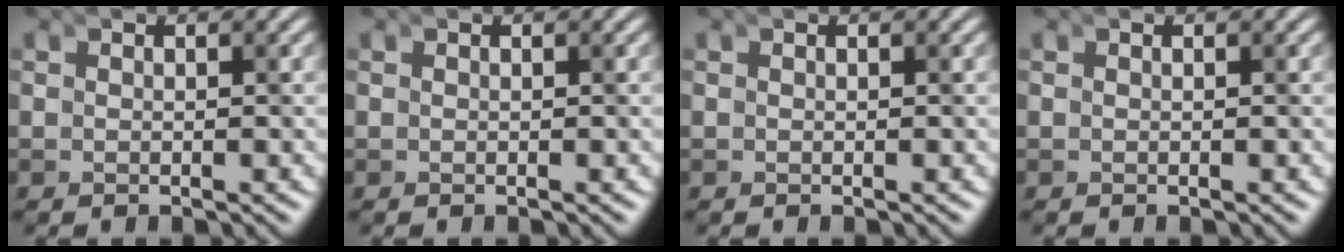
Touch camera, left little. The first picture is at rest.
{"total": 0.0}
{"total": 0.0}
{"total": 0.0}